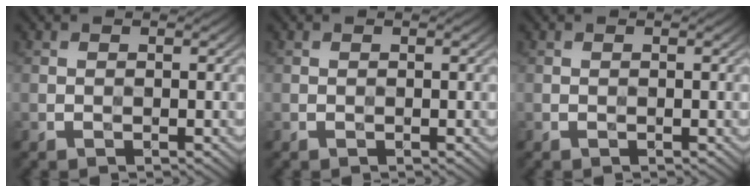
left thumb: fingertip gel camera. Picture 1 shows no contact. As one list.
[{"total": 0.0}, {"total": 0.0}]